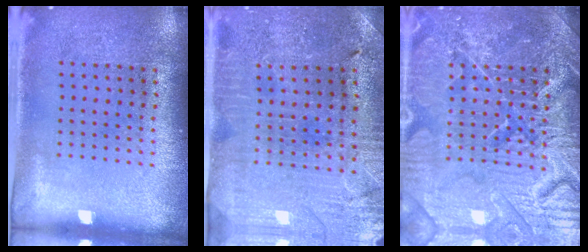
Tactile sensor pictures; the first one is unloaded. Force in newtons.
{"total": 1.2, "press": 1.2, "slide": 0.2}
{"total": 7.6, "press": 7.5, "slide": 0.9}